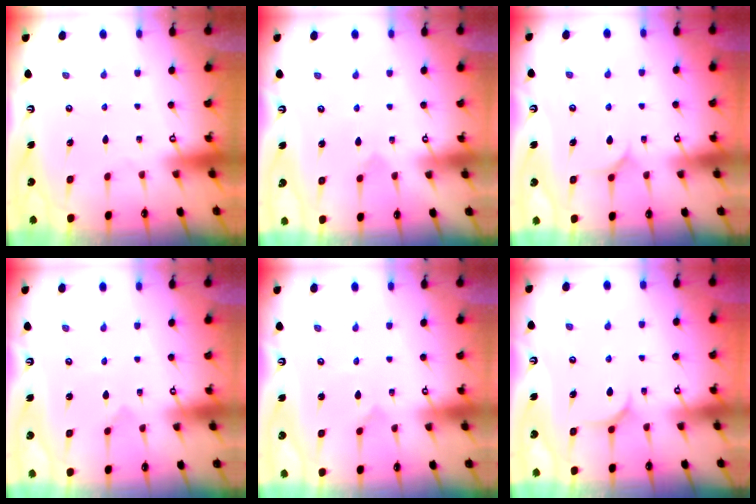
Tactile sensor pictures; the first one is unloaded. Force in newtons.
{"total": 3.0, "press": 3.0, "slide": 0.2}
{"total": 6.9, "press": 6.8, "slide": 0.6}
{"total": 0.0}
{"total": 0.0}
{"total": 5.8, "press": 5.8, "slide": 0.6}